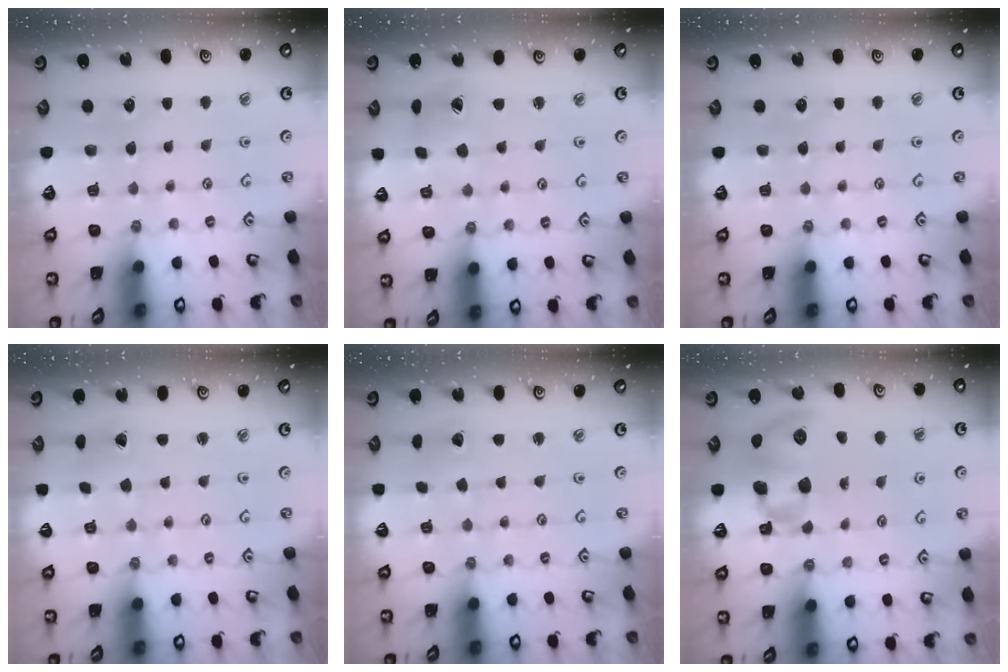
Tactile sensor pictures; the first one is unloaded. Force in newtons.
{"total": 4.5, "press": 4.5, "slide": 0.5}
{"total": 0.0}
{"total": 2.1, "press": 2.1, "slide": 0.3}
{"total": 1.4, "press": 1.3, "slide": 0.2}
{"total": 14.7, "press": 14.5, "slide": 2.2}